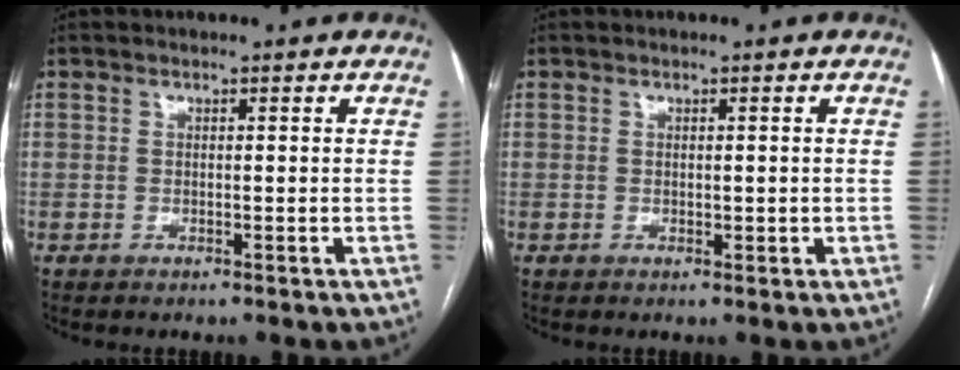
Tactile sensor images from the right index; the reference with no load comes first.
{"total": 1.3, "force": [0.0, 0.8, 1.0], "torque": [-0.015, 0.002, 0.004]}